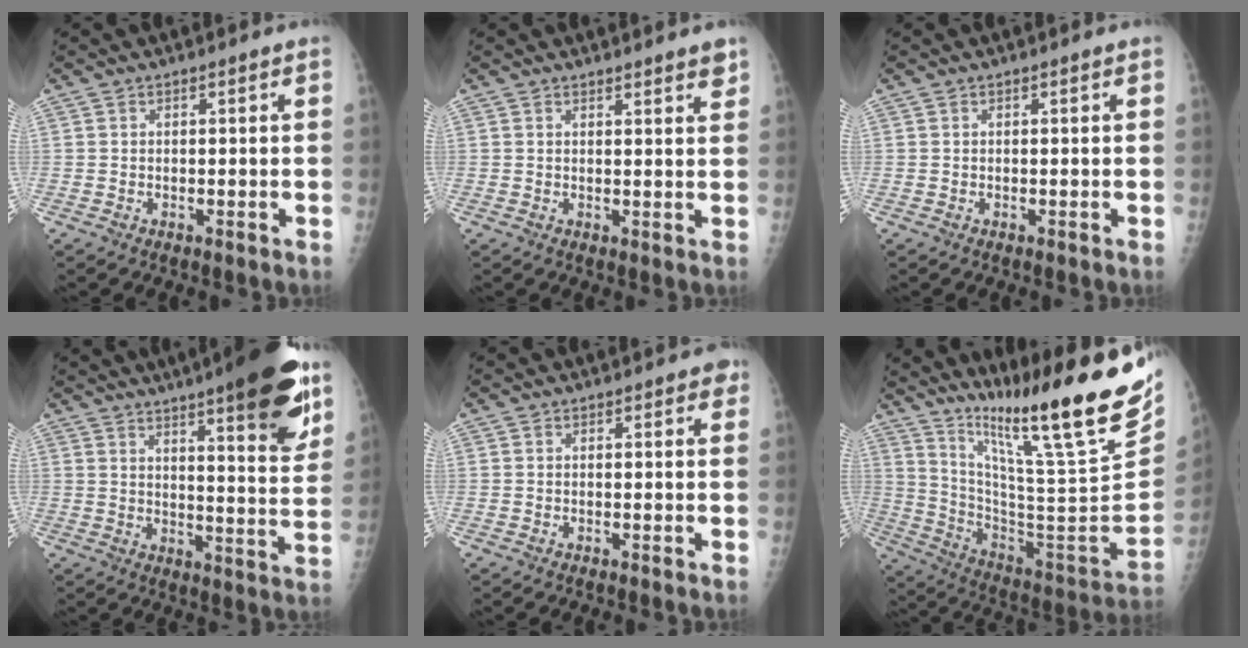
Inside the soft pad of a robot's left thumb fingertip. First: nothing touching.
{"total": 3.0, "force": [2.5, 0.2, 1.7], "torque": [-0.015, -0.016, 0.031]}
{"total": 0.0}
{"total": 18.5, "force": [11.1, 3.6, 14.4], "torque": [-0.171, -0.051, 0.153]}
{"total": 1.5, "force": [0.7, 0.7, 1.1], "torque": [-0.003, 0.001, 0.005]}
{"total": 29.1, "force": [20.7, 2.6, 20.3], "torque": [-0.301, -0.121, 0.334]}